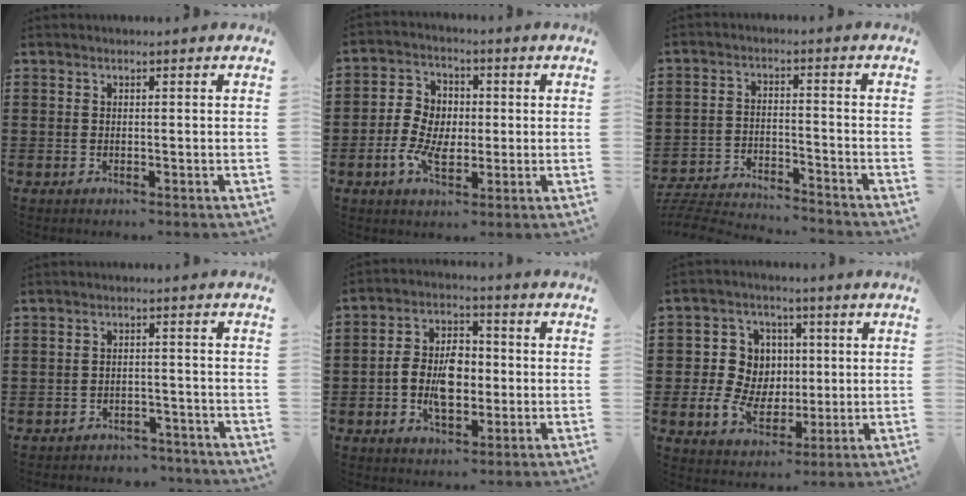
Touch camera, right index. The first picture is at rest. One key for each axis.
{"total": 6.4, "fx": -1.5, "fy": 4.8, "fz": 3.9, "tx": -0.100, "ty": 0.011, "tz": -0.035}
{"total": 4.9, "fx": -4.9, "fy": 0.0, "fz": 0.7, "tx": -0.027, "ty": -0.005, "tz": -0.103}
{"total": 2.6, "fx": -2.6, "fy": 0.5, "fz": 0.0, "tx": -0.008, "ty": -0.001, "tz": -0.055}
{"total": 7.9, "fx": -1.2, "fy": 5.1, "fz": 5.9, "tx": -0.123, "ty": 0.009, "tz": -0.028}
{"total": 8.3, "fx": 0.0, "fy": 7.6, "fz": 3.3, "tx": -0.097, "ty": 0.015, "tz": 0.000}